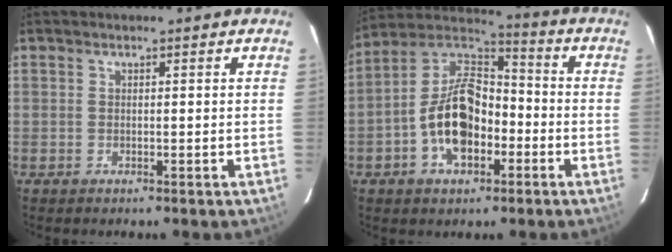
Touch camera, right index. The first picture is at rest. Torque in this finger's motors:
{"motor_torque": [2.14, 0.00, 0.70, 0.15]}